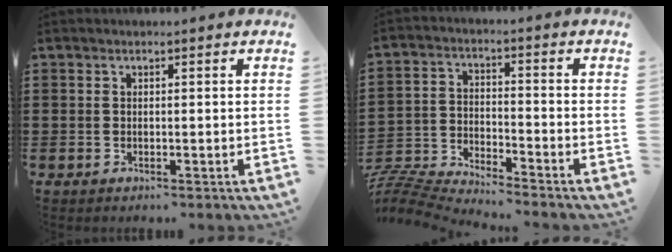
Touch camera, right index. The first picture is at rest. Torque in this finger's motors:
{"motor_torque": [-2.14, 0.00, -1.05, -0.05]}